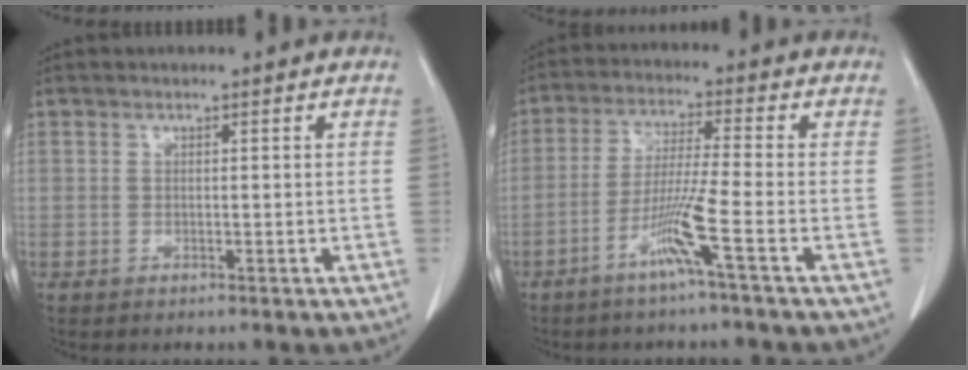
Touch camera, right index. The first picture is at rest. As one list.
[{"total": 7.2, "force": [-3.6, -1.4, 6.1], "torque": [-0.118, -0.008, -0.075]}]